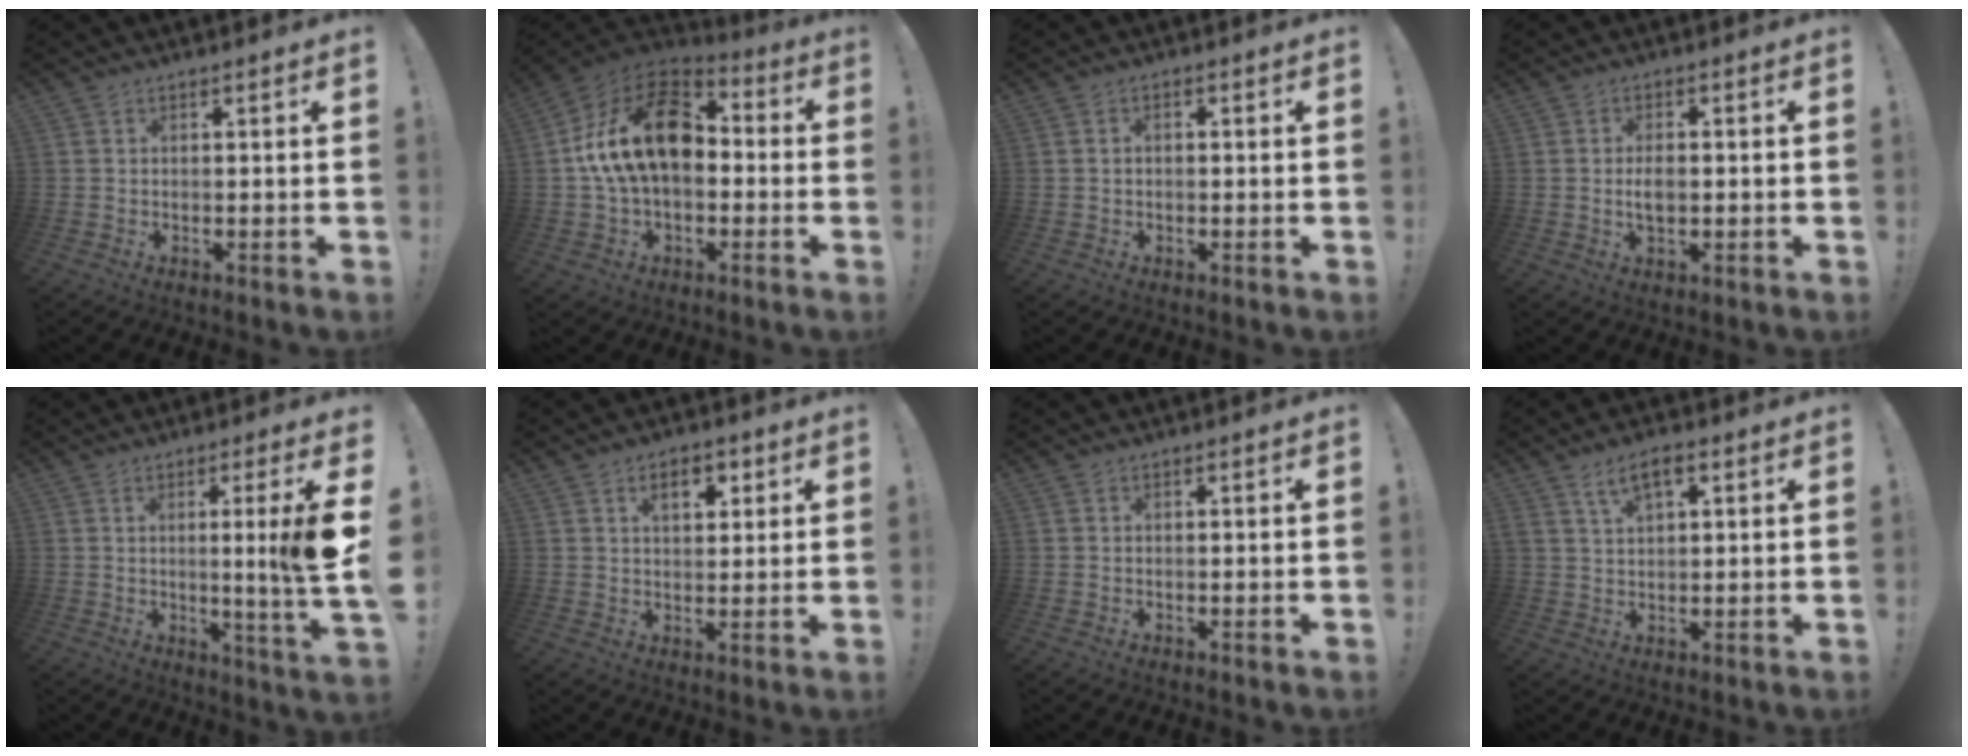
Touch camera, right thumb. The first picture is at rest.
{"total": 21.7, "force": [3.6, 13.5, 16.6], "torque": [-0.278, 0.009, 0.071]}
{"total": 1.2, "force": [-0.6, 0.8, 0.8], "torque": [-0.013, 0.005, -0.011]}
{"total": 4.1, "force": [-0.5, 2.1, 3.5], "torque": [-0.054, -0.002, -0.011]}
{"total": 10.6, "force": [1.6, -1.4, 10.4], "torque": [-0.159, -0.018, 0.012]}
{"total": 6.4, "force": [2.9, 3.8, 4.3], "torque": [-0.055, -0.002, 0.046]}
{"total": 0.0}
{"total": 6.1, "force": [2.8, 2.8, 4.6], "torque": [-0.084, 0.004, 0.052]}